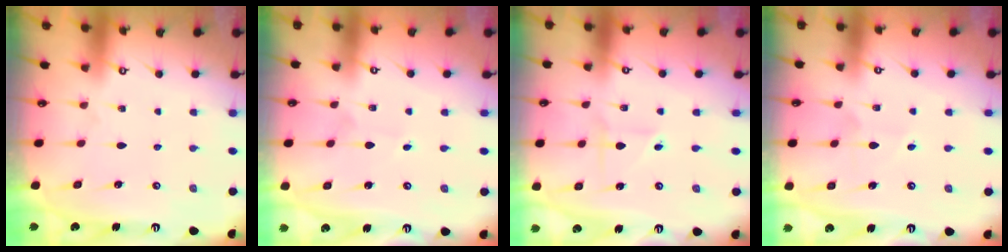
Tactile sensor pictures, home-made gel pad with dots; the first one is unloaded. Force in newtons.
{"total": 1.5, "press": 1.4, "slide": 0.1}
{"total": 2.1, "press": 1.9, "slide": 0.7}
{"total": 4.5, "press": 4.5, "slide": 0.5}